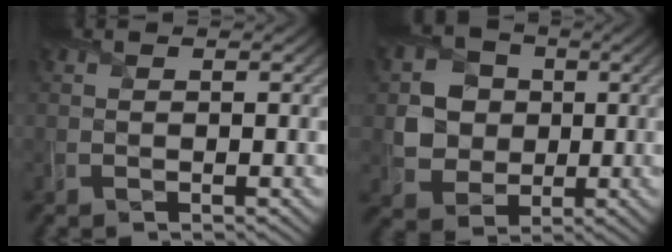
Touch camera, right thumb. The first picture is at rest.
{"total": 6.1, "force": [0.2, 5.4, 2.7], "torque": [-0.071, -0.002, -0.004]}